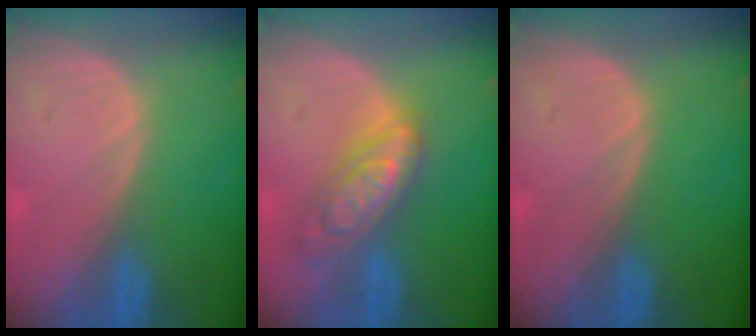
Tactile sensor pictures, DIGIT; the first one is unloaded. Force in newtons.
{"total": 7.2, "press": 7.2, "slide": 0.6}
{"total": 0.0}